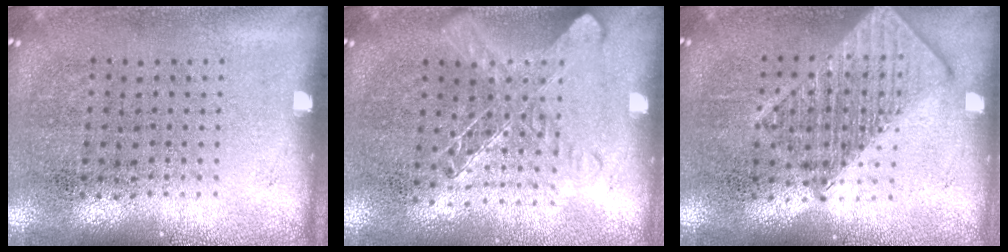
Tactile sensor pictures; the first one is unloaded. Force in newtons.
{"total": 1.4, "press": 1.2, "slide": 0.7}
{"total": 2.7, "press": 2.7, "slide": 0.3}